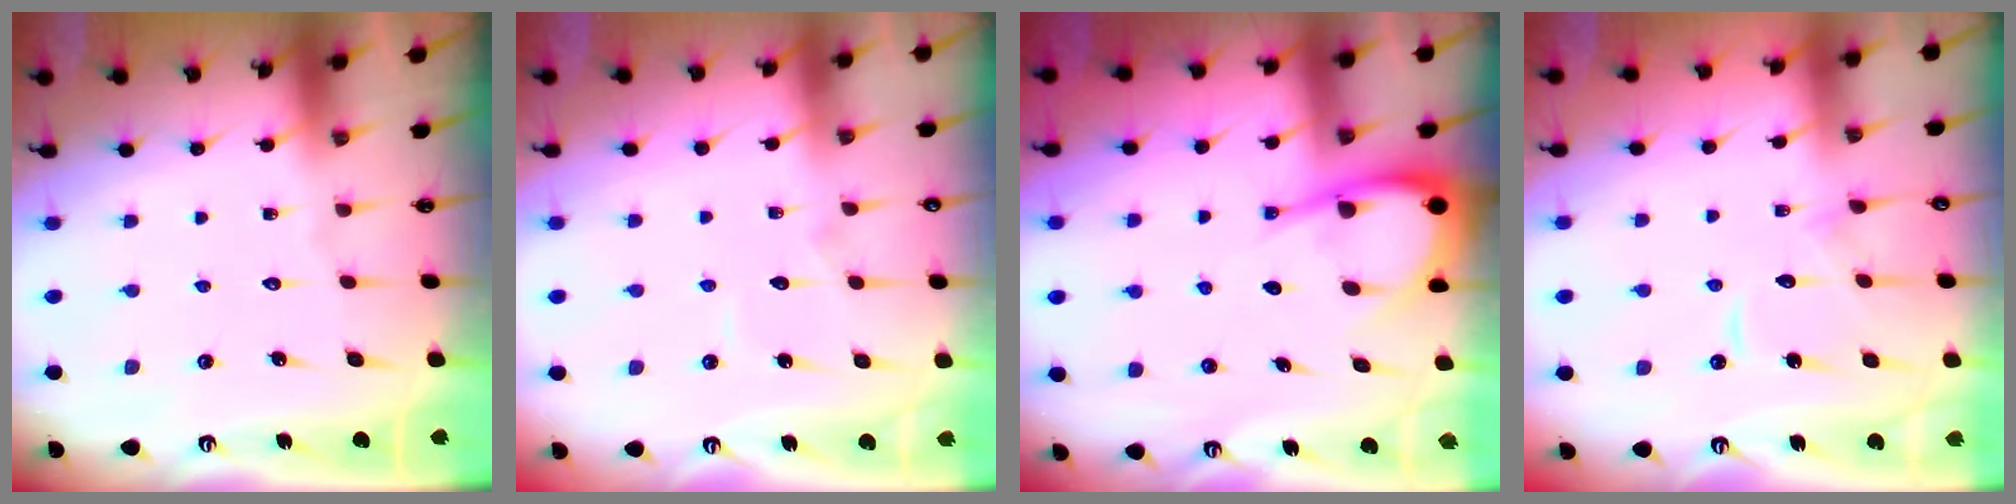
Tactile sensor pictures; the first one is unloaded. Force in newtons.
{"total": 4.7, "press": 4.6, "slide": 0.4}
{"total": 7.4, "press": 7.4, "slide": 0.8}
{"total": 10.4, "press": 10.4, "slide": 1.1}